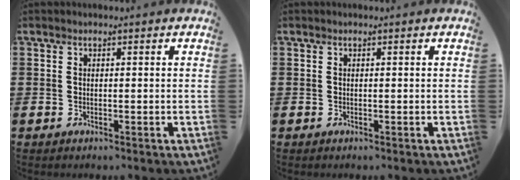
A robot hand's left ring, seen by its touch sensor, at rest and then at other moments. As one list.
[{"total": 0.0}]